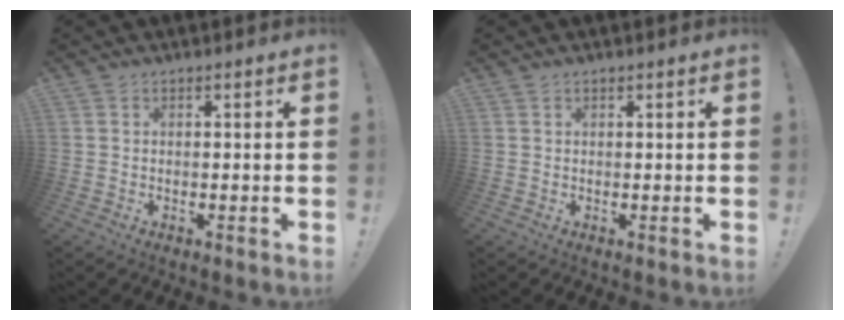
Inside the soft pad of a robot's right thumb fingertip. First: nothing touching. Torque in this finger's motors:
{"motor_torque": [0.00, 0.00, 0.00, -0.02, 0.00]}